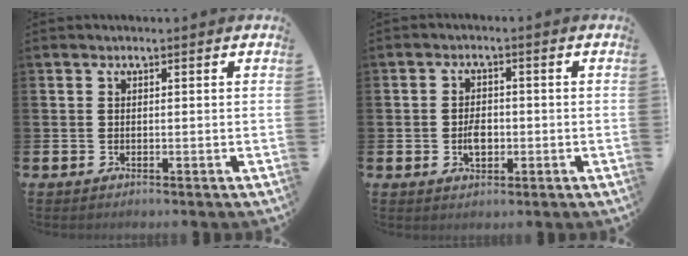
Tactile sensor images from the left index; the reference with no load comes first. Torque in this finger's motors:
{"motor_torque": [0.70, 0.33, 0.09, 0.09]}